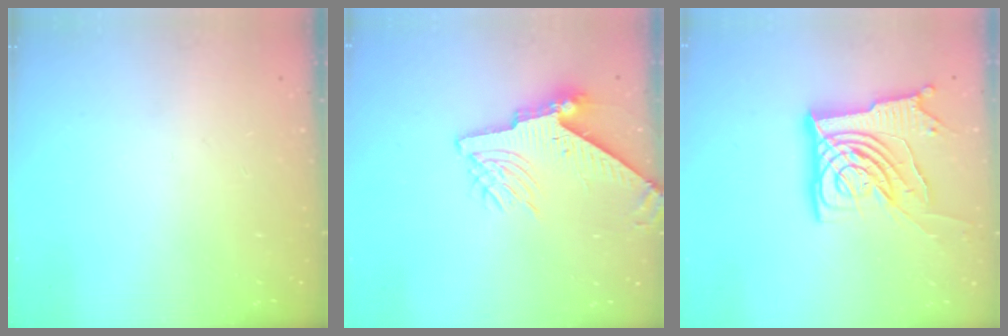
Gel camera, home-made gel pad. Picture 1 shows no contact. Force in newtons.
{"total": 8.7, "press": 8.7, "slide": 1.2}
{"total": 17.0, "press": 16.9, "slide": 1.7}